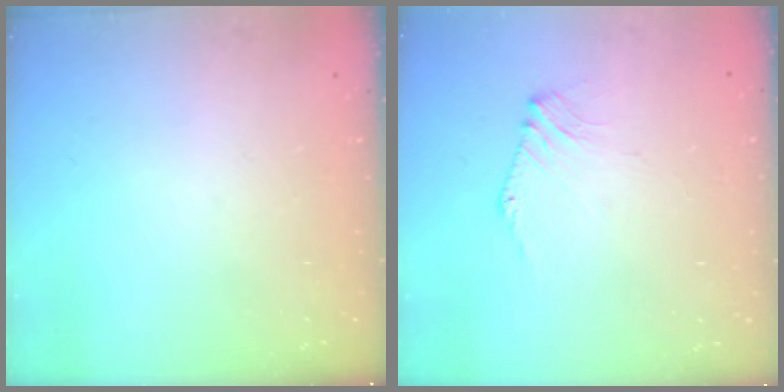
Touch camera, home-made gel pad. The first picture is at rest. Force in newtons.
{"total": 2.1, "press": 2.0, "slide": 0.5}